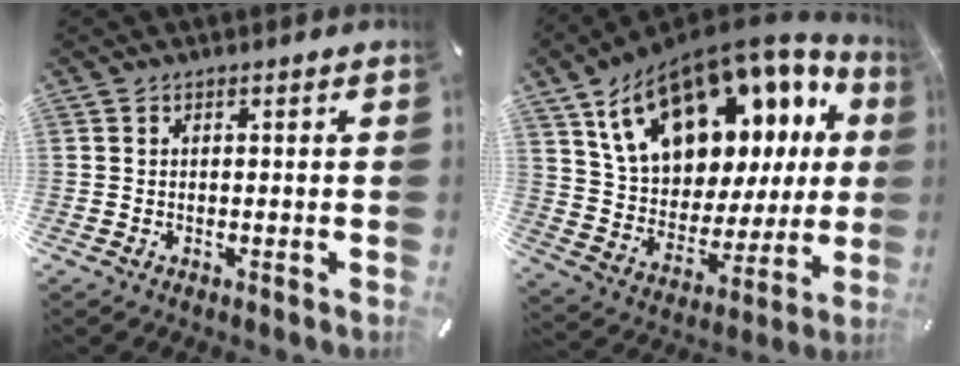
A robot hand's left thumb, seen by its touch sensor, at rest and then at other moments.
{"total": 19.4, "force": [10.4, 12.3, 10.9], "torque": [-0.173, -0.062, 0.191]}